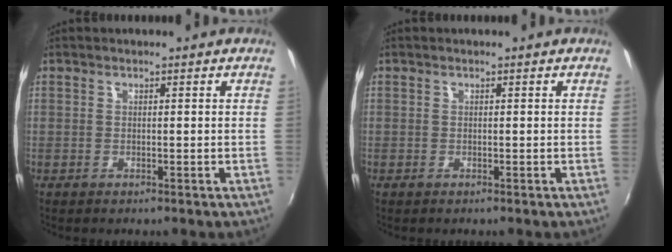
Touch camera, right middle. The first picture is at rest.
{"total": 0.0}